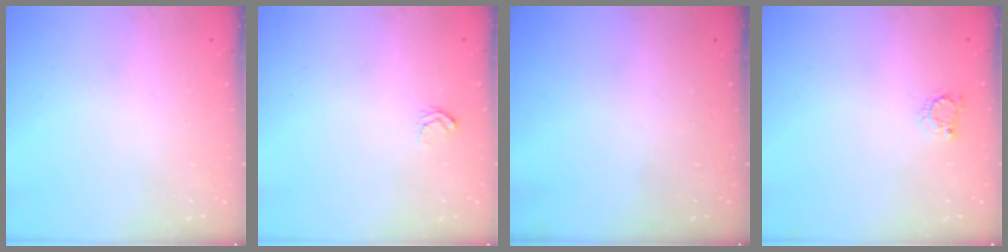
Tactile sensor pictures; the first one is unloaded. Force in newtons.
{"total": 3.3, "press": 3.2, "slide": 0.4}
{"total": 0.0}
{"total": 3.8, "press": 3.7, "slide": 0.4}